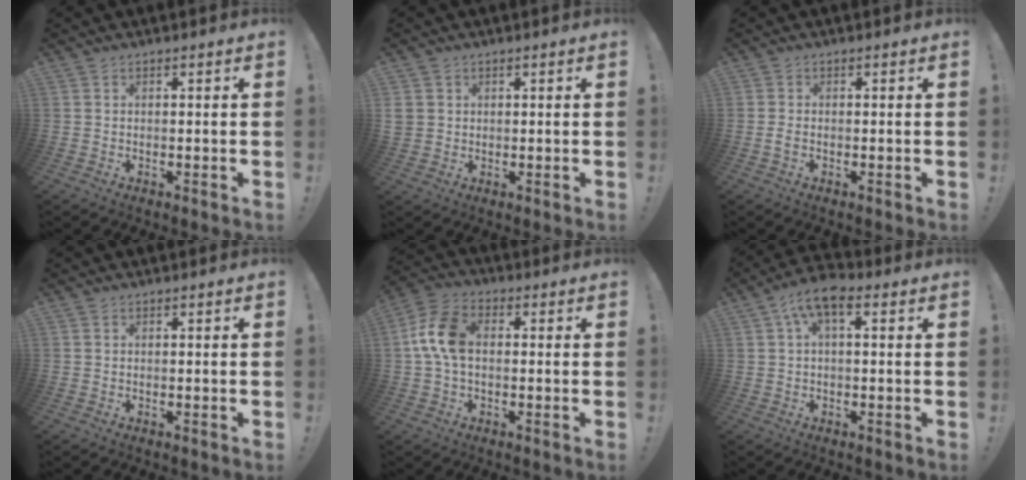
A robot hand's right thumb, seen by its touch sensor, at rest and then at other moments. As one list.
[{"total": 3.4, "force": [1.2, 3.1, 0.8], "torque": [-0.019, 0.002, 0.027]}, {"total": 1.3, "force": [-0.5, 0.7, 1.0], "torque": [-0.024, 0.004, -0.007]}, {"total": 0.0}, {"total": 11.0, "force": [0.5, 7.0, 8.4], "torque": [-0.160, 0.009, 0.012]}, {"total": 7.0, "force": [2.2, 2.9, 6.0], "torque": [-0.101, -0.003, 0.042]}]